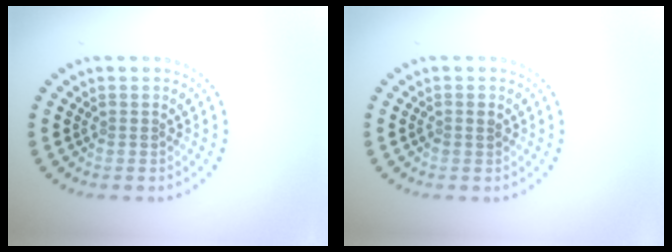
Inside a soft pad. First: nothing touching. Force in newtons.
{"total": 0.6, "press": 0.6, "slide": 0.2}